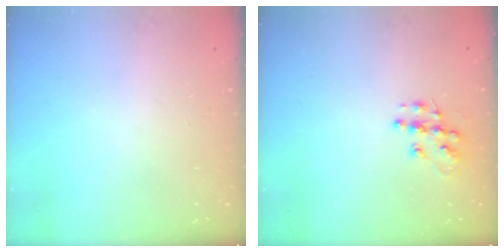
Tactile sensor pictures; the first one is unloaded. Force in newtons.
{"total": 9.0, "press": 9.0, "slide": 0.4}